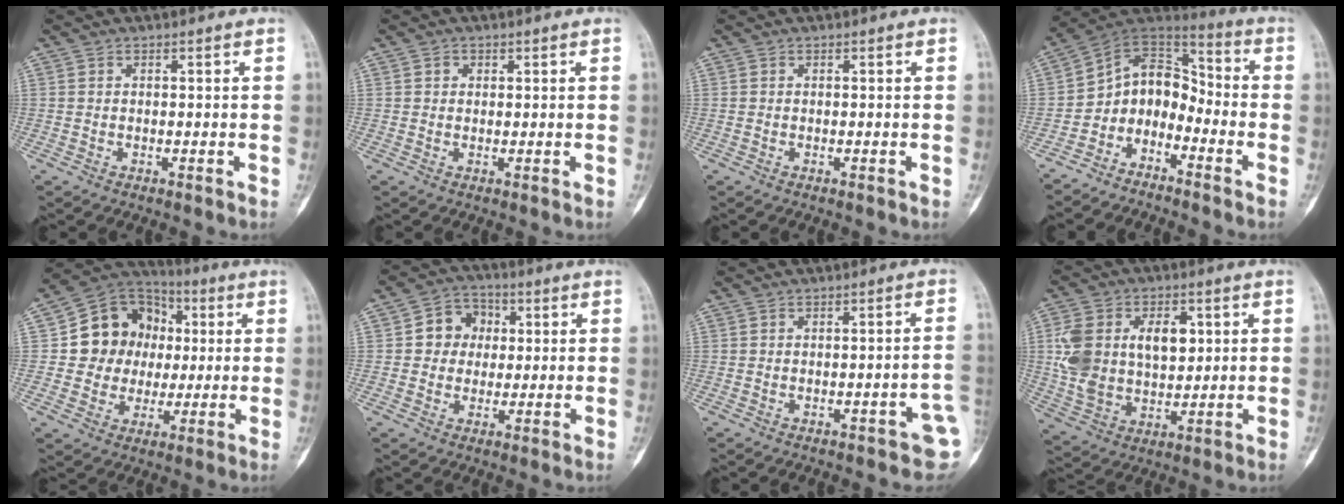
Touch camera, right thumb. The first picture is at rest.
{"total": 1.2, "force": [0.5, 1.1, 0.3], "torque": [0.005, 0.000, 0.006]}
{"total": 0.0}
{"total": 10.3, "force": [-4.8, 7.7, 5.0], "torque": [-0.048, 0.098, -0.102]}
{"total": 14.6, "force": [1.3, 13.2, 6.1], "torque": [-0.047, 0.022, 0.023]}
{"total": 7.5, "force": [1.0, 6.7, 3.3], "torque": [-0.011, 0.010, 0.007]}
{"total": 5.8, "force": [-2.0, 2.1, 5.1], "torque": [-0.046, 0.015, -0.022]}
{"total": 15.9, "force": [2.9, 10.4, 11.7], "torque": [-0.199, 0.002, 0.058]}